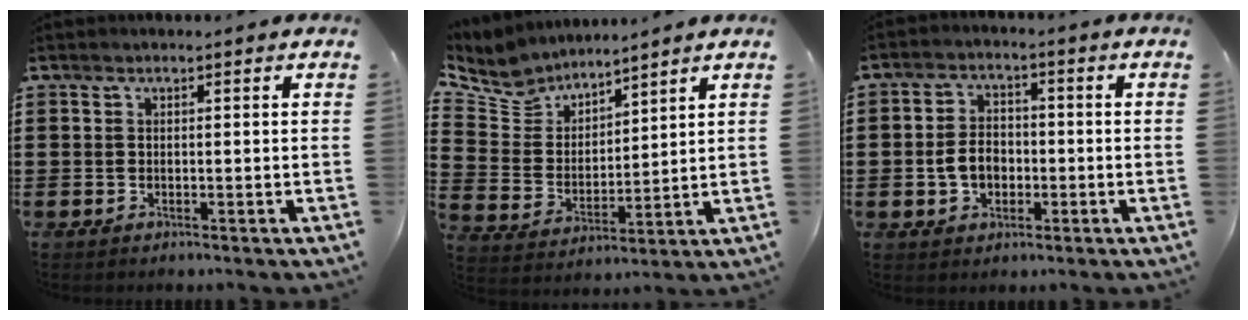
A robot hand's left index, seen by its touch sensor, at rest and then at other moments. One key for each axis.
{"total": 6.8, "fx": 6.3, "fy": 2.6, "fz": 0.4, "tx": -0.052, "ty": -0.046, "tz": 0.113}
{"total": 4.8, "fx": -1.1, "fy": 3.4, "fz": 3.2, "tx": -0.078, "ty": 0.003, "tz": -0.025}